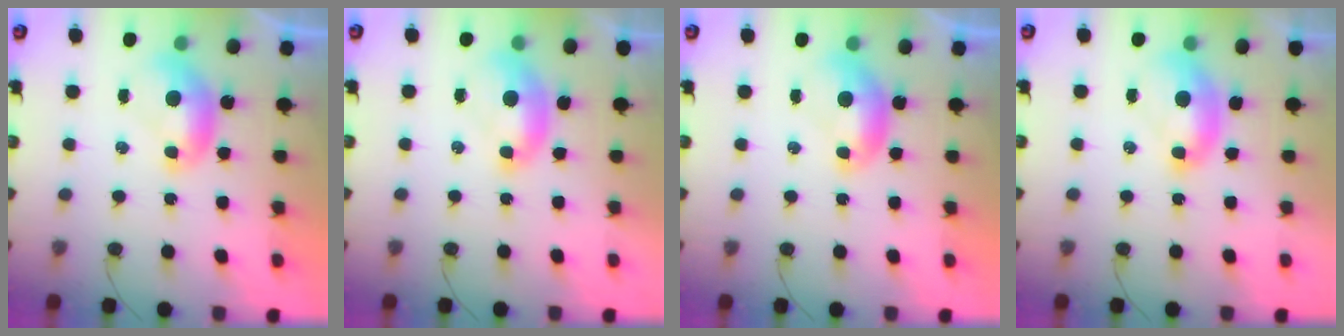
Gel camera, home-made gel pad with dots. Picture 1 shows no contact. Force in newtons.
{"total": 1.8, "press": 1.7, "slide": 0.6}
{"total": 0.0}
{"total": 1.9, "press": 1.8, "slide": 0.6}